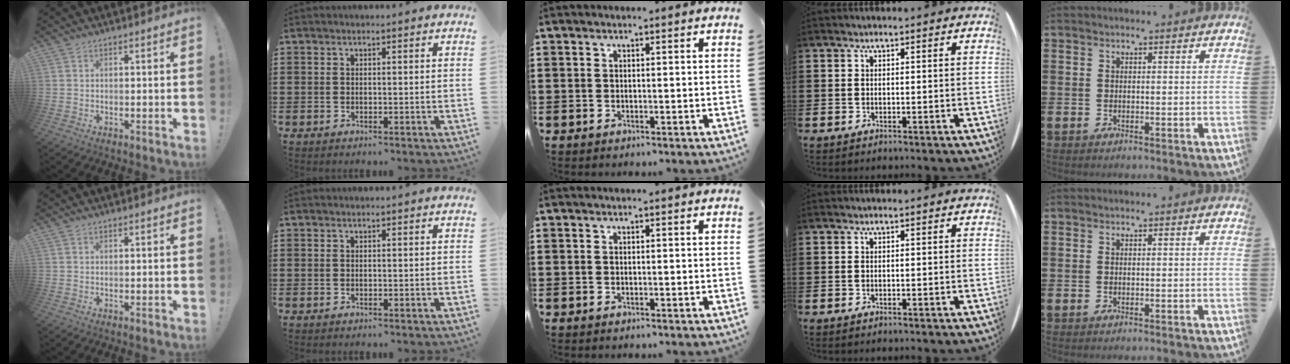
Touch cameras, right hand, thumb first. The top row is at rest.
{}